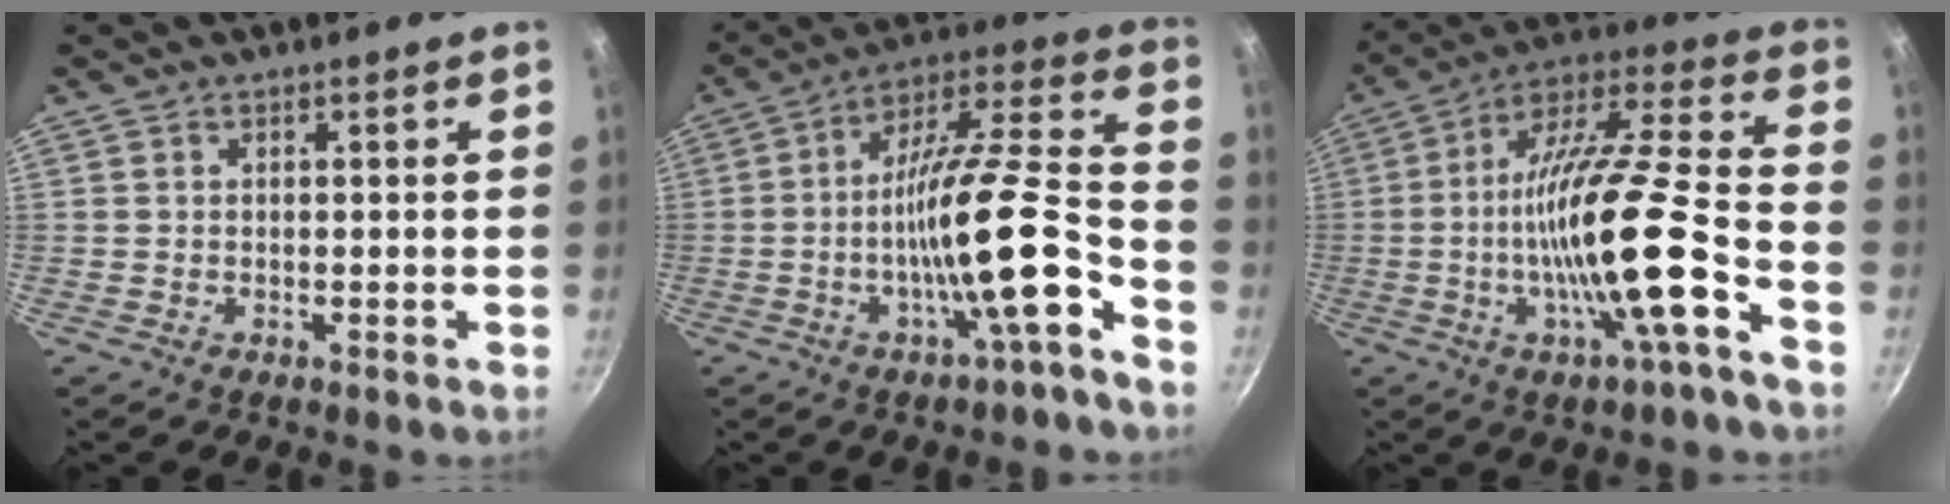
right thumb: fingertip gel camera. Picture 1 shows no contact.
{"total": 18.1, "force": [-7.0, 3.1, 16.4], "torque": [-0.249, 0.053, -0.125]}
{"total": 20.6, "force": [-6.2, 2.8, 19.5], "torque": [-0.329, 0.037, -0.118]}